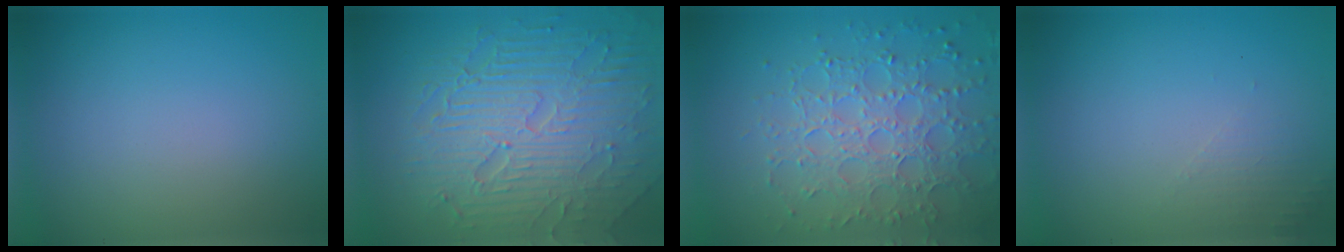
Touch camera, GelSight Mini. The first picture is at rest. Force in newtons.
{"total": 9.7, "press": 6.2, "slide": 7.4}
{"total": 6.1, "press": 5.0, "slide": 3.6}
{"total": 1.3, "press": 1.2, "slide": 0.4}